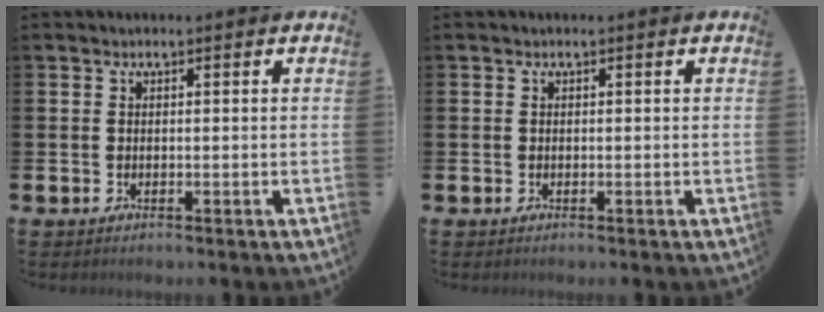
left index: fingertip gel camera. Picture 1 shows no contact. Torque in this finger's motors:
{"motor_torque": [-0.04, 0.00, 0.01, 0.00]}